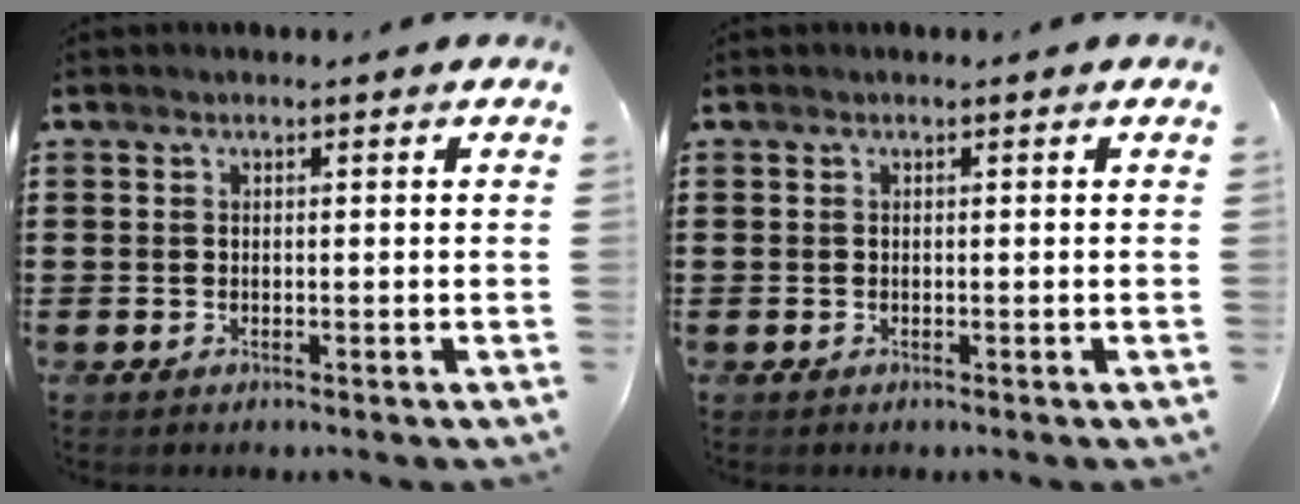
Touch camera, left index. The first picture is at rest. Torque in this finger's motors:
{"motor_torque": [0.00, 0.00, 0.00, -0.01]}